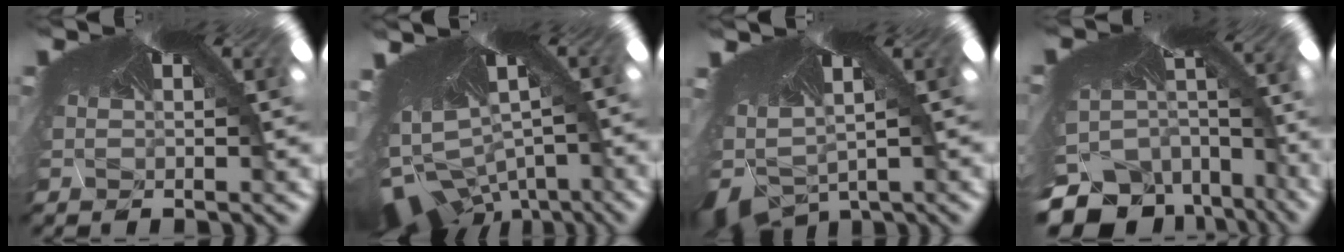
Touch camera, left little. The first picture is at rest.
{"total": 7.6, "force": [-7.3, 2.1, 0.8], "torque": [-0.016, -0.087, -0.094]}
{"total": 6.8, "force": [-6.8, 0.4, -0.1], "torque": [-0.027, -0.095, -0.067]}
{"total": 10.7, "force": [-10.6, 1.6, -1.0], "torque": [0.005, -0.088, -0.134]}